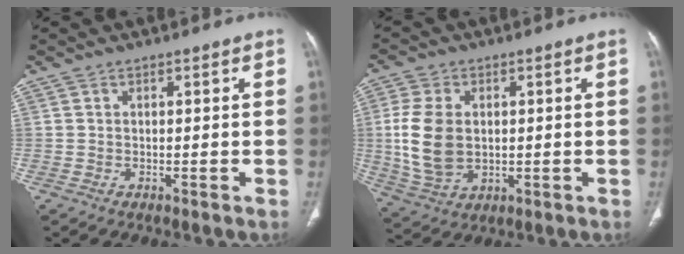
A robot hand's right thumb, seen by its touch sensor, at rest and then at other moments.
{"total": 11.4, "force": [0.6, 7.7, 8.4], "torque": [-0.166, -0.003, 0.022]}